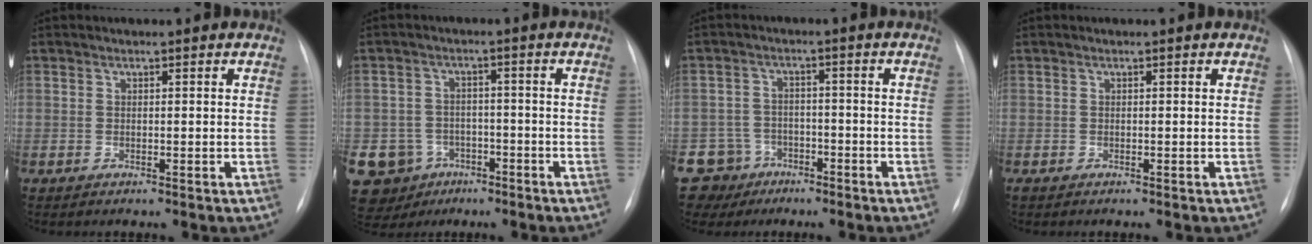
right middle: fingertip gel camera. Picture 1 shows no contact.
{"total": 9.2, "force": [-4.3, 8.0, 1.3], "torque": [-0.037, 0.014, -0.055]}
{"total": 6.8, "force": [-4.1, 5.4, -0.4], "torque": [0.004, 0.012, -0.068]}
{"total": 1.6, "force": [-1.4, 0.6, 0.6], "torque": [-0.008, -0.003, -0.015]}